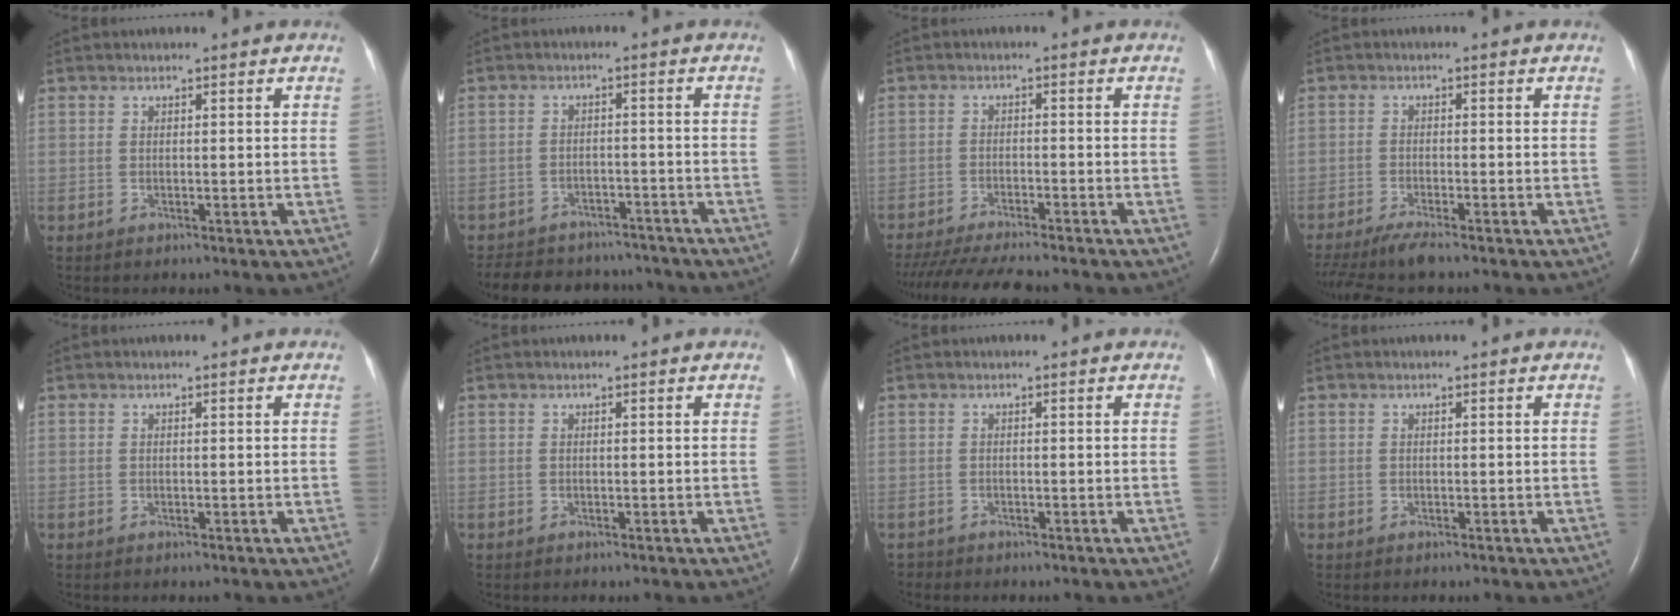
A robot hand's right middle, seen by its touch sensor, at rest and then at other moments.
{"total": 13.9, "force": [-12.3, 5.3, 3.6], "torque": [-0.078, 0.009, -0.157]}
{"total": 13.6, "force": [-12.0, 1.5, 6.2], "torque": [-0.104, -0.031, -0.176]}
{"total": 7.4, "force": [-6.1, 0.4, 4.1], "torque": [-0.074, -0.022, -0.105]}
{"total": 0.0}
{"total": 0.0}
{"total": 0.6, "force": [-0.6, 0.2, -0.2], "torque": [0.000, -0.001, -0.011]}
{"total": 0.0}